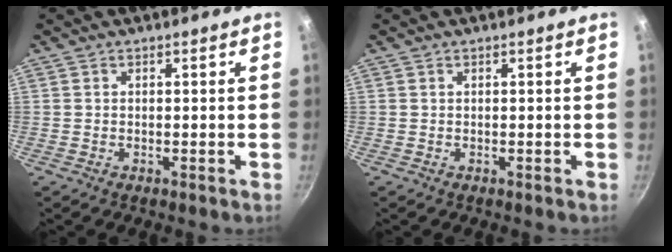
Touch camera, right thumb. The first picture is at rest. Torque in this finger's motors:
{"motor_torque": [0.00, 0.00, -0.09, -0.09, 0.03]}